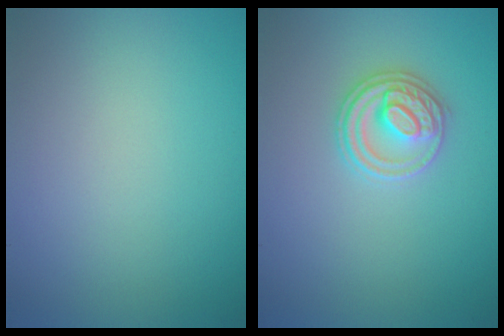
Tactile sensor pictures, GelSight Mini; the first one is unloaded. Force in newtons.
{"total": 2.9, "press": 2.9, "slide": 0.1}